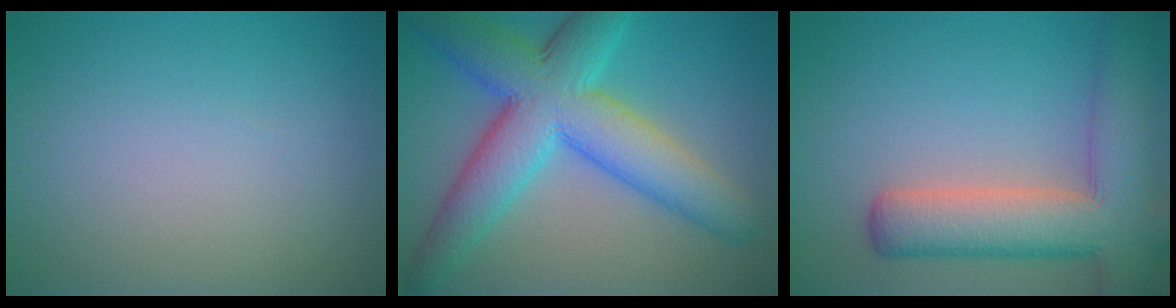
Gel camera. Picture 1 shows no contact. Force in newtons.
{"total": 10.0, "press": 10.0, "slide": 0.2}
{"total": 8.8, "press": 8.8, "slide": 0.6}